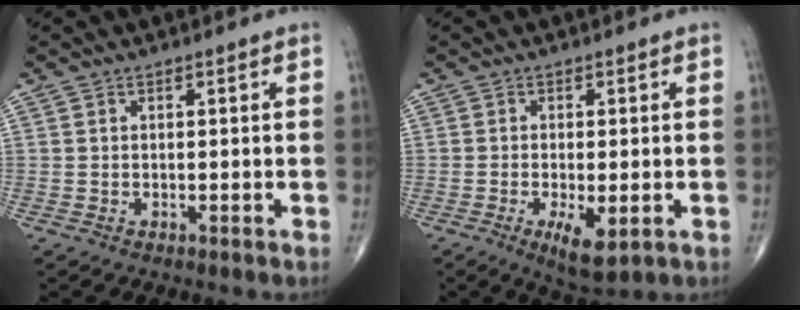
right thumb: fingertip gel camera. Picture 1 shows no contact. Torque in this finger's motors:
{"motor_torque": [0.00, 0.51, 0.06, -0.06, 0.05]}